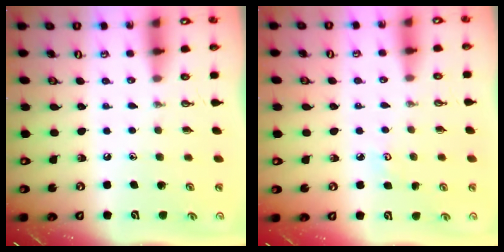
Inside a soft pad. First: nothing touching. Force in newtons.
{"total": 2.8, "press": 2.8, "slide": 0.3}